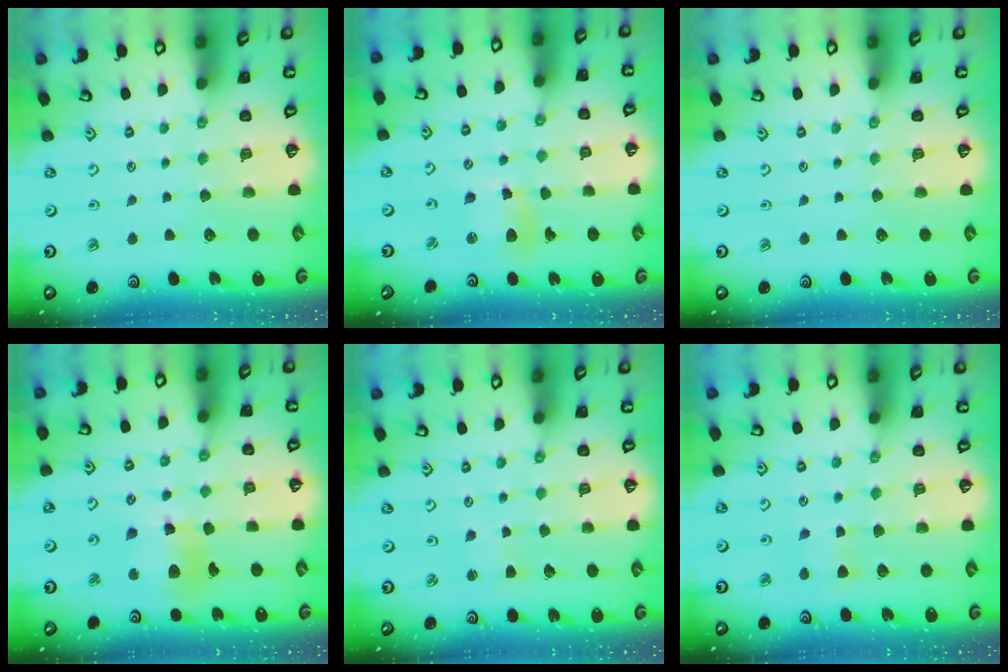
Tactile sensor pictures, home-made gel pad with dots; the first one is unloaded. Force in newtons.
{"total": 9.8, "press": 9.7, "slide": 1.3}
{"total": 0.0}
{"total": 12.0, "press": 11.9, "slide": 1.5}
{"total": 1.5, "press": 1.4, "slide": 0.4}
{"total": 3.9, "press": 3.8, "slide": 0.6}